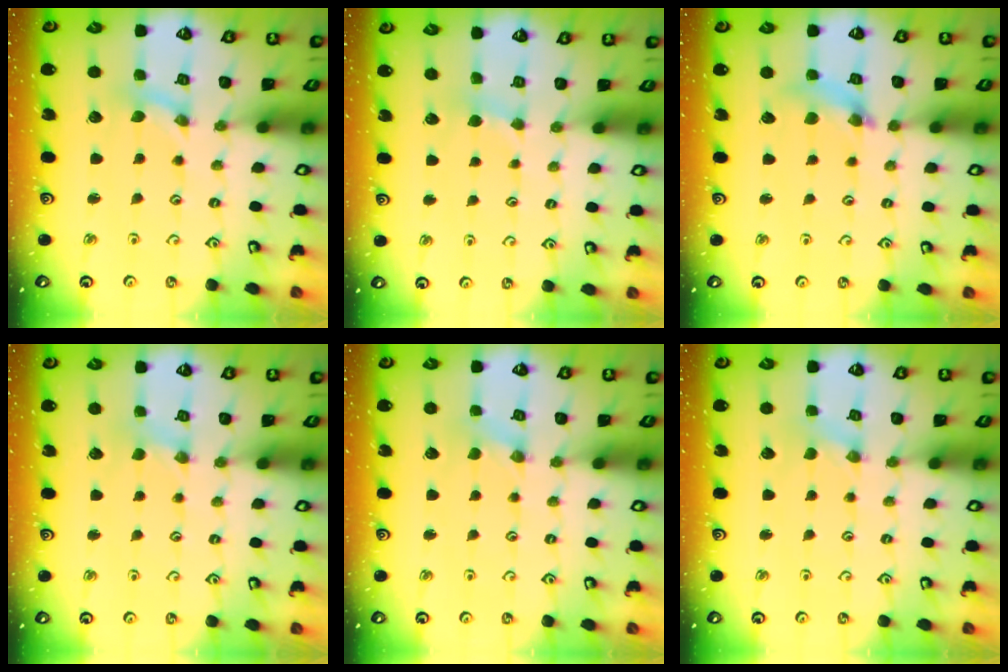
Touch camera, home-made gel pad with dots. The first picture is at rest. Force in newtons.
{"total": 2.4, "press": 2.4, "slide": 0.3}
{"total": 7.8, "press": 7.7, "slide": 0.9}
{"total": 1.8, "press": 1.8, "slide": 0.4}
{"total": 0.8, "press": 0.8, "slide": 0.1}
{"total": 0.0}